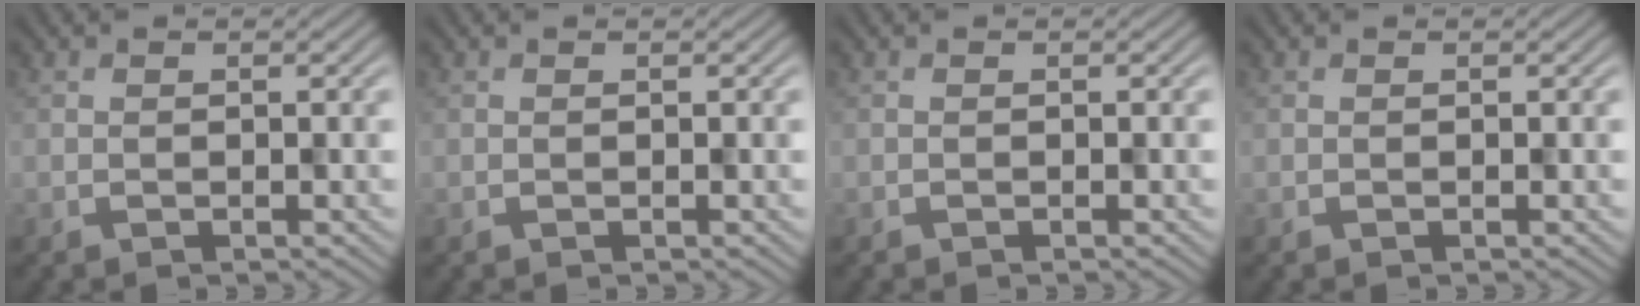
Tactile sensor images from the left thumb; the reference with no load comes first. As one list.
[{"total": 0.0}, {"total": 0.0}, {"total": 0.0}]